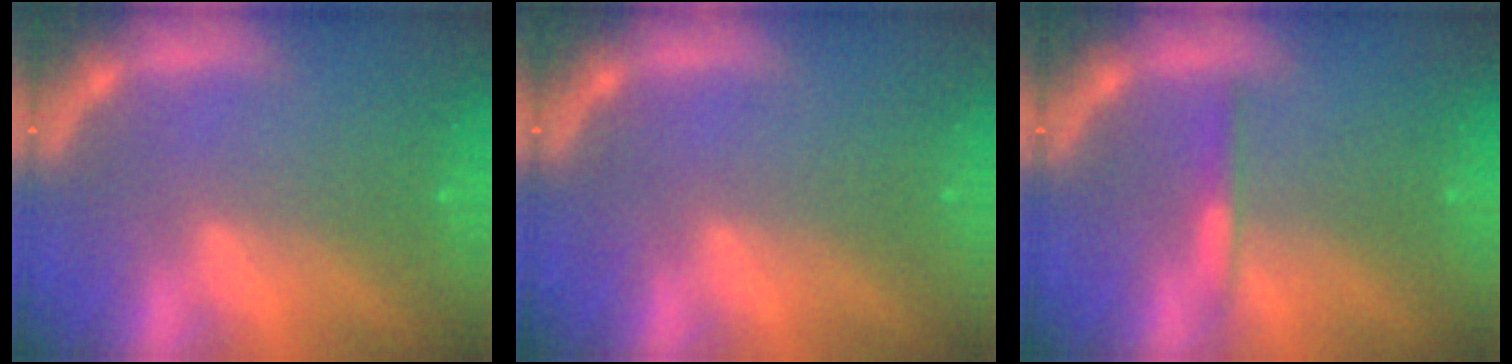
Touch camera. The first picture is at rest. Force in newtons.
{"total": 0.0}
{"total": 1.4}